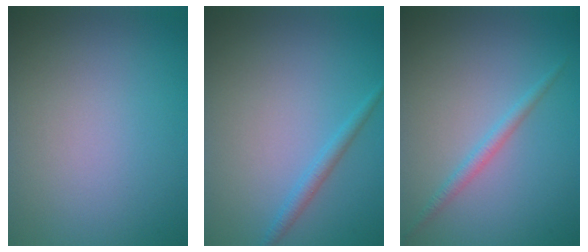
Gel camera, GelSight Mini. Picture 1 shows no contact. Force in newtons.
{"total": 1.5, "press": 1.5, "slide": 0.1}
{"total": 1.5, "press": 1.5, "slide": 0.1}